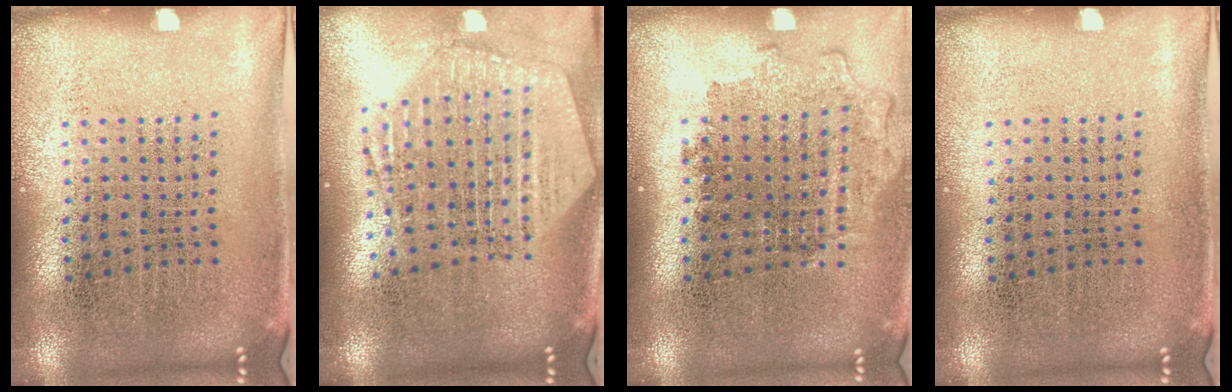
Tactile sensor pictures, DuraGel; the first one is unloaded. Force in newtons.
{"total": 2.6, "press": 2.1, "slide": 1.4}
{"total": 1.2, "press": 1.1, "slide": 0.5}
{"total": 0.0}